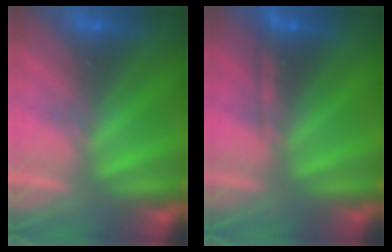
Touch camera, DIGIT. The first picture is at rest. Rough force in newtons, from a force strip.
{"total": 2.2}